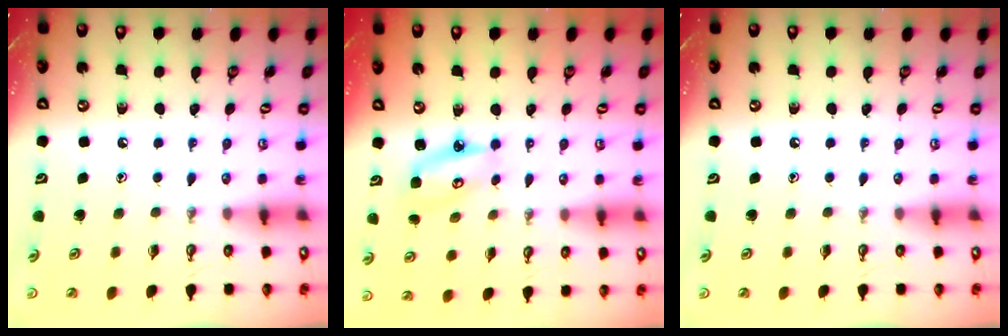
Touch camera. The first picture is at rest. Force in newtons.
{"total": 5.8, "press": 5.8, "slide": 0.4}
{"total": 0.0}